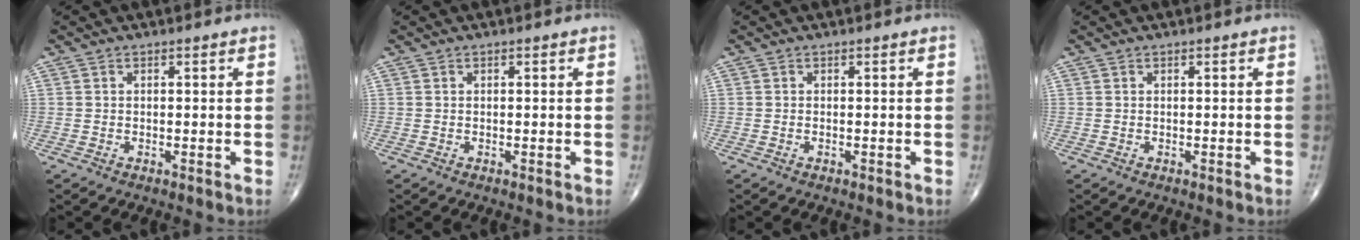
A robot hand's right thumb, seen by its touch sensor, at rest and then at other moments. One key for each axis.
{"total": 0.0}
{"total": 0.0}
{"total": 0.0}